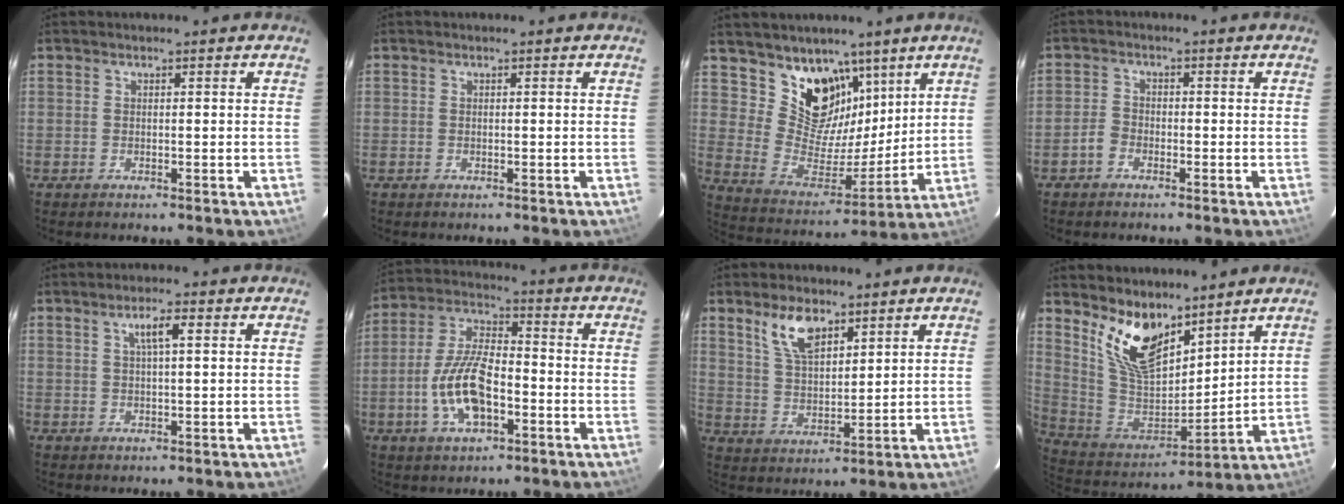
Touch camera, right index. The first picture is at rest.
{"total": 0.0}
{"total": 14.3, "force": [9.3, 9.6, 5.2], "torque": [-0.101, -0.006, 0.180]}
{"total": 2.6, "force": [-1.8, 1.7, 0.8], "torque": [-0.020, 0.007, -0.034]}
{"total": 3.5, "force": [1.3, 0.5, 3.2], "torque": [-0.059, 0.006, 0.023]}
{"total": 12.3, "force": [-4.1, 5.4, 10.2], "torque": [-0.217, 0.006, -0.076]}
{"total": 8.2, "force": [5.1, 3.8, 5.2], "torque": [-0.097, 0.009, 0.104]}
{"total": 15.0, "force": [10.3, 6.9, 8.5], "torque": [-0.169, -0.004, 0.213]}